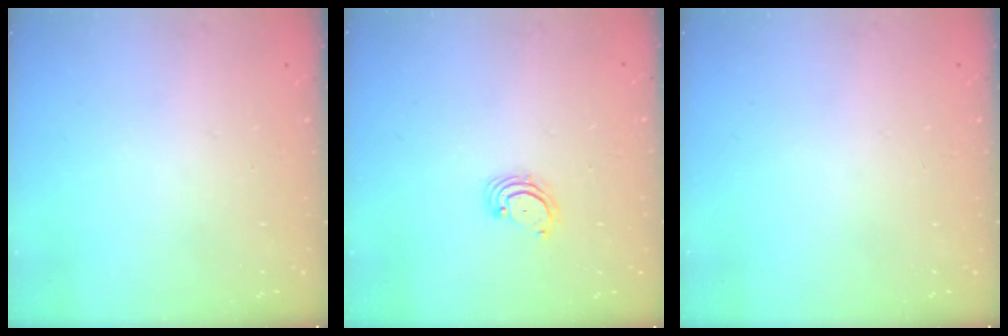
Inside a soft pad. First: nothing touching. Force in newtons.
{"total": 2.6, "press": 2.6, "slide": 0.3}
{"total": 0.0}